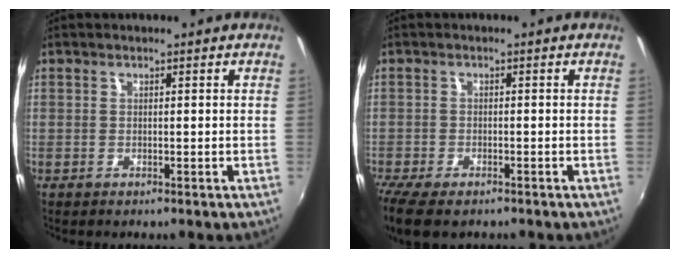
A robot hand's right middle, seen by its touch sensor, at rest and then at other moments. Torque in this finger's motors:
{"motor_torque": [1.12, -1.02, 0.21, 0.10]}